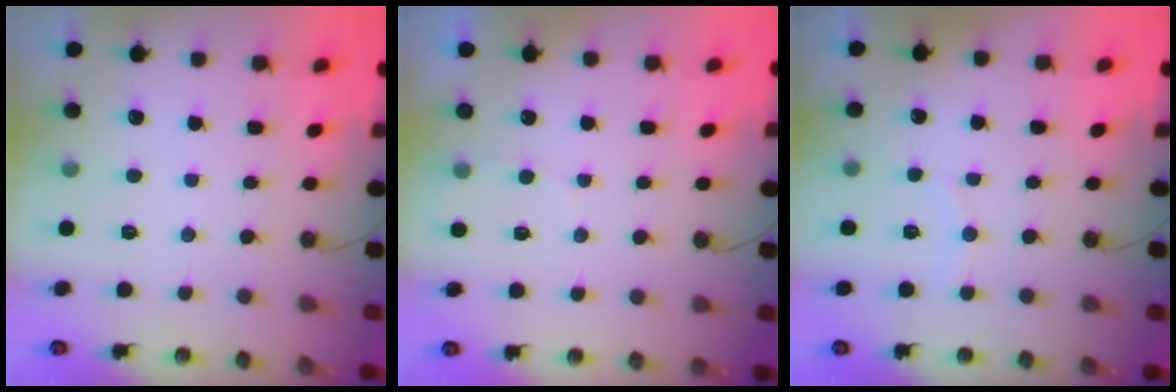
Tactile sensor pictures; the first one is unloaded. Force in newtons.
{"total": 2.8, "press": 2.8, "slide": 0.2}
{"total": 3.7, "press": 3.6, "slide": 0.9}